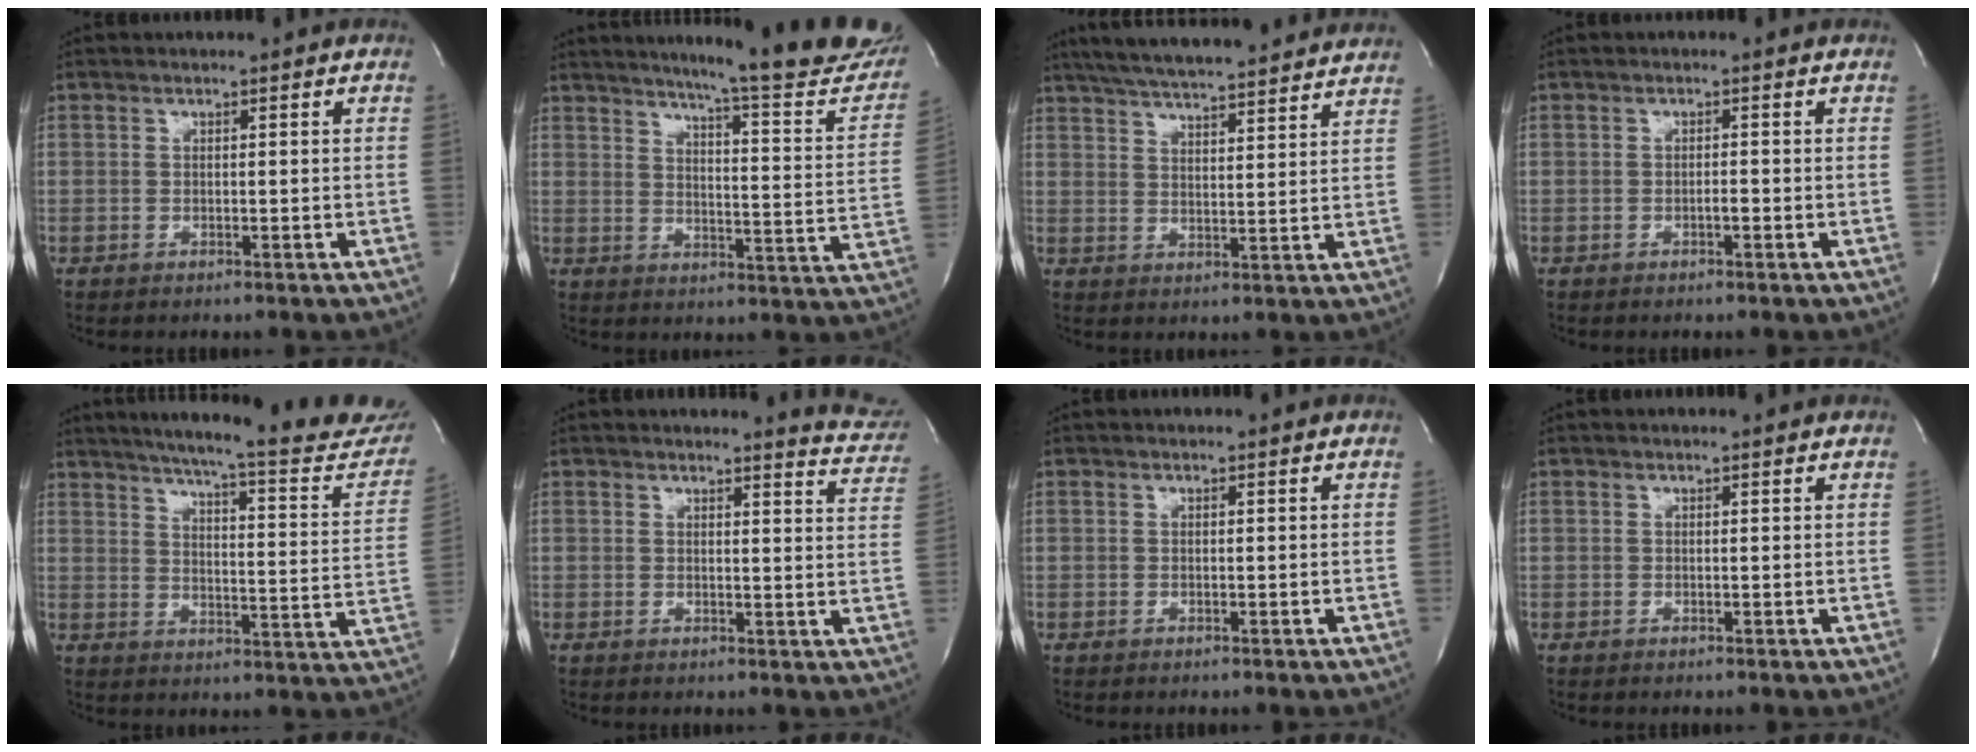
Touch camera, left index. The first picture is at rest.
{"total": 22.1, "force": [19.5, 1.0, 10.3], "torque": [-0.142, -0.079, 0.231]}
{"total": 19.4, "force": [17.3, 2.0, 8.5], "torque": [-0.144, 0.027, 0.240]}
{"total": 0.9, "force": [-0.8, 0.1, 0.5], "torque": [-0.008, -0.003, -0.014]}
{"total": 25.9, "force": [23.0, 2.5, 11.7], "torque": [-0.175, -0.072, 0.275]}
{"total": 6.8, "force": [6.8, 0.4, 0.3], "torque": [0.008, -0.061, 0.045]}
{"total": 0.0}
{"total": 0.6, "force": [0.6, 0.0, 0.1], "torque": [-0.008, -0.003, 0.001]}